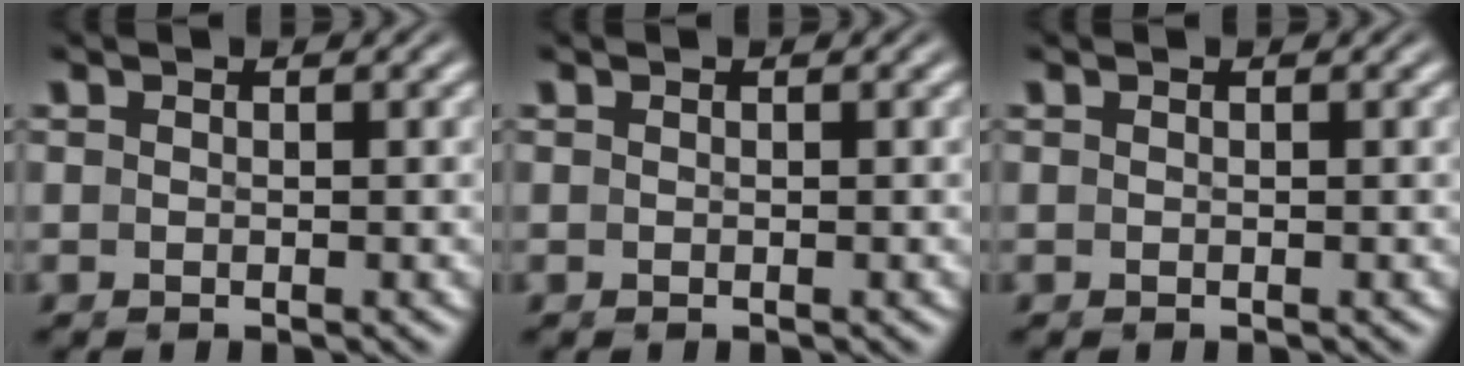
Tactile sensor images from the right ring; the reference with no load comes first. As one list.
[{"total": 0.0}, {"total": 0.0}]